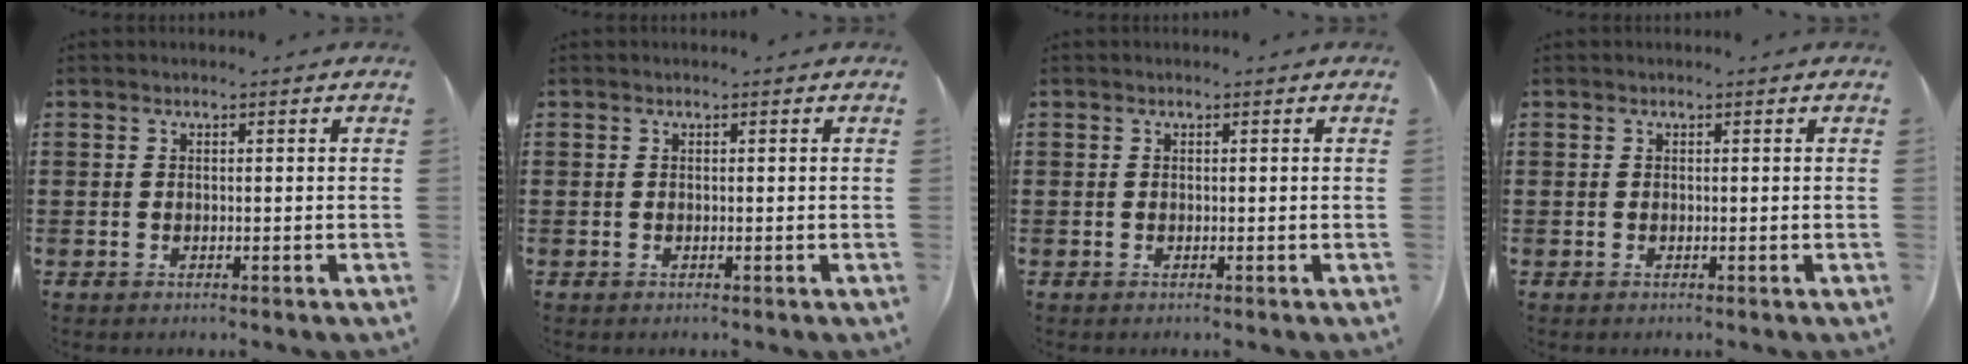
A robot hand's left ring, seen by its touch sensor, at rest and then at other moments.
{"total": 0.0}
{"total": 0.0}
{"total": 0.0}